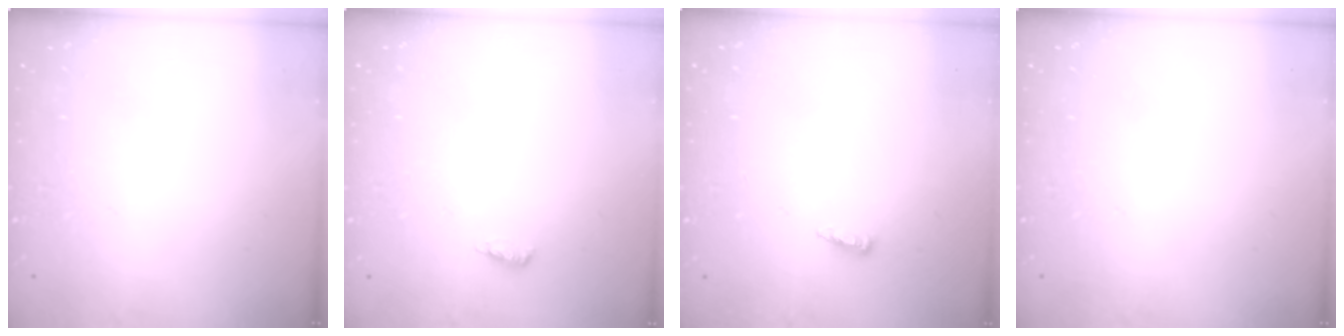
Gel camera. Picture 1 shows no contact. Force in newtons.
{"total": 4.9, "press": 4.4, "slide": 2.0}
{"total": 3.7, "press": 3.6, "slide": 0.4}
{"total": 0.0}